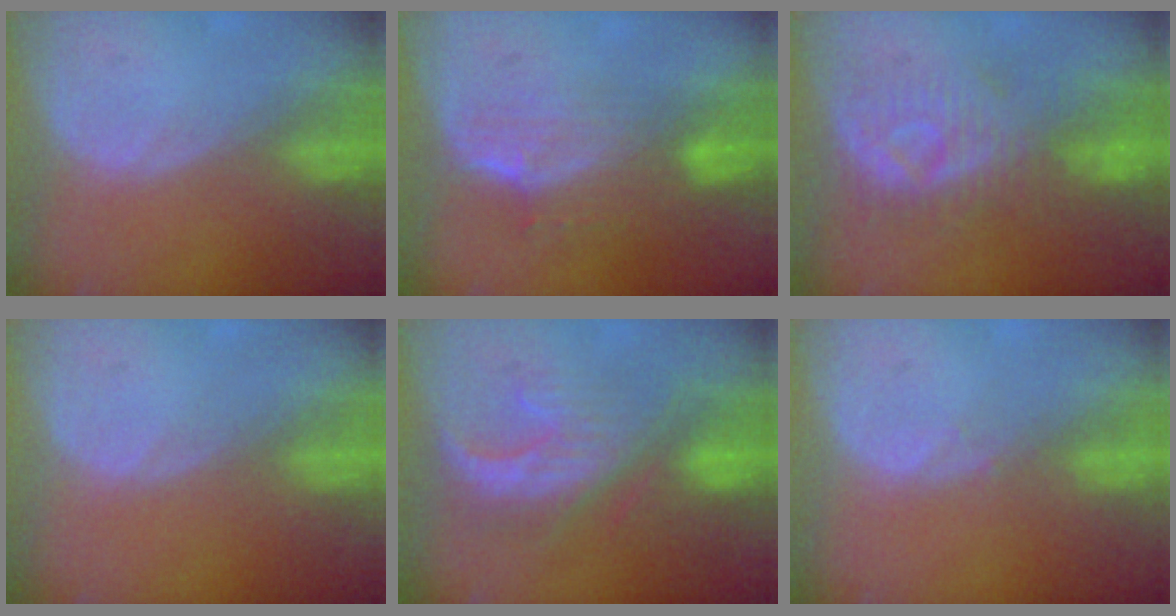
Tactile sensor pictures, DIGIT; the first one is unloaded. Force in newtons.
{"total": 7.3, "press": 6.5, "slide": 3.3}
{"total": 8.5, "press": 8.4, "slide": 0.9}
{"total": 0.0}
{"total": 8.6, "press": 8.5, "slide": 1.0}
{"total": 0.5, "press": 0.5, "slide": 0.2}